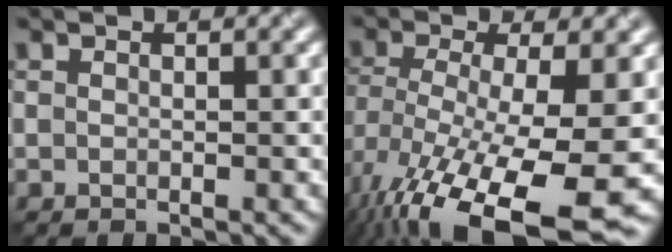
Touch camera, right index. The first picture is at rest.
{"total": 15.0, "force": [-7.4, 5.0, 12.1], "torque": [-0.241, -0.032, -0.109]}